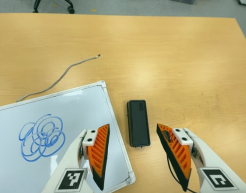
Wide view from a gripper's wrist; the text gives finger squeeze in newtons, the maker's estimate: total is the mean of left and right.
{"total": 0.0}